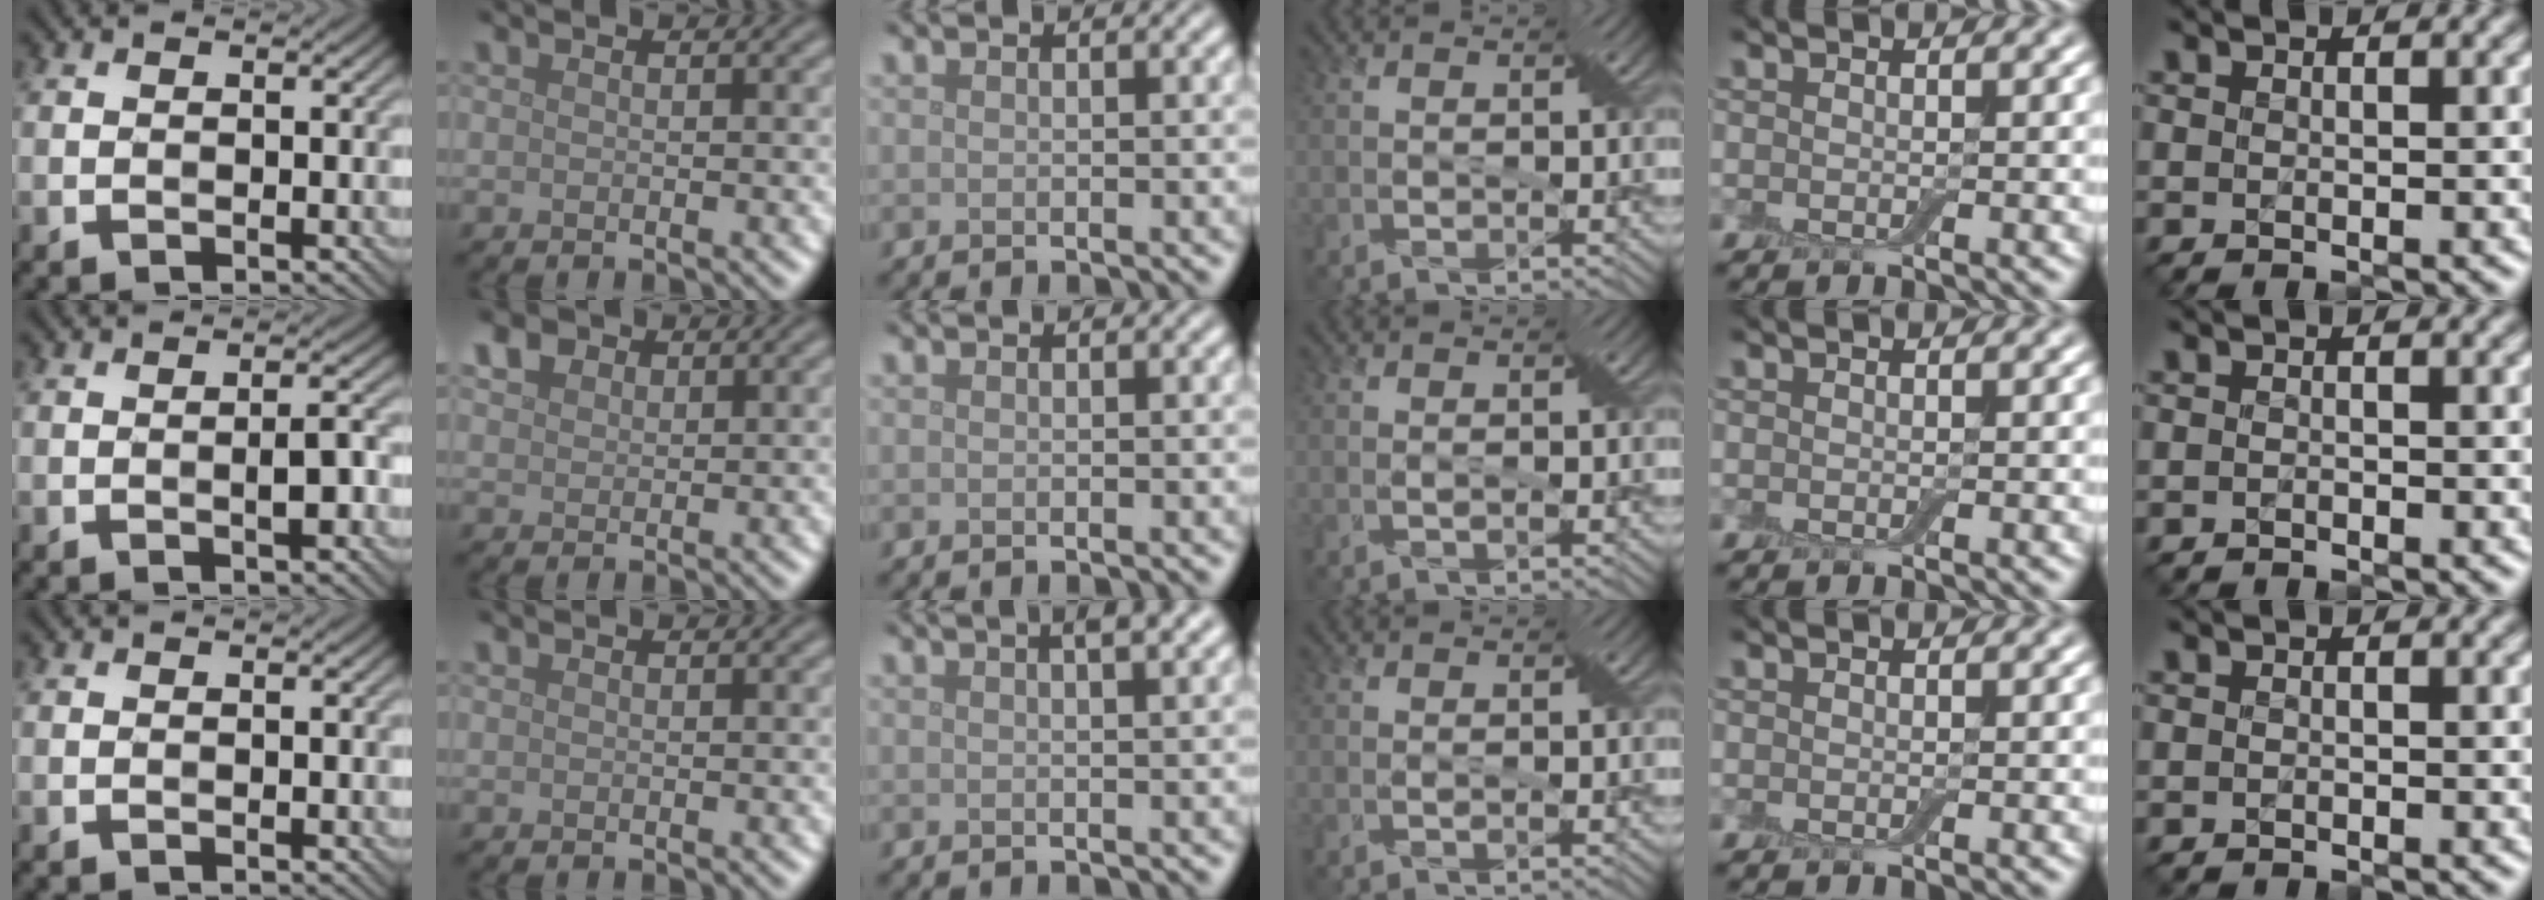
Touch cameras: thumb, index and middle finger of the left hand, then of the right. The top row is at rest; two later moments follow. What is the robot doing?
{"motion": "cut", "object": "cling film"}